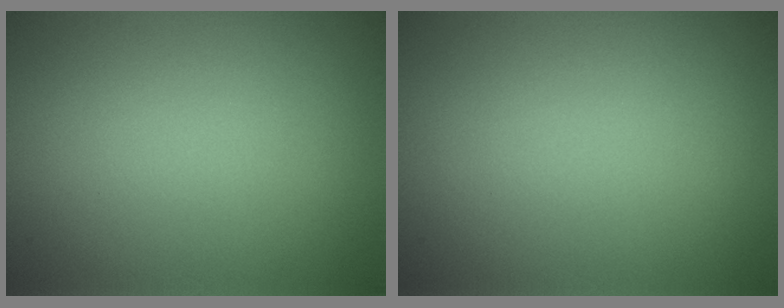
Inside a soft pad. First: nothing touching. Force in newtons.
{"total": 0.0}